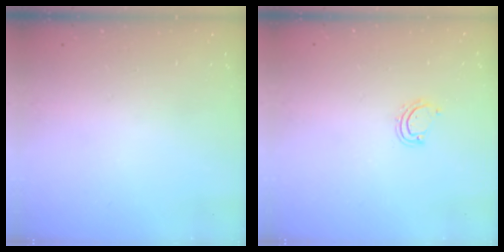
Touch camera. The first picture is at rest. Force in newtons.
{"total": 4.9, "press": 4.9, "slide": 0.3}